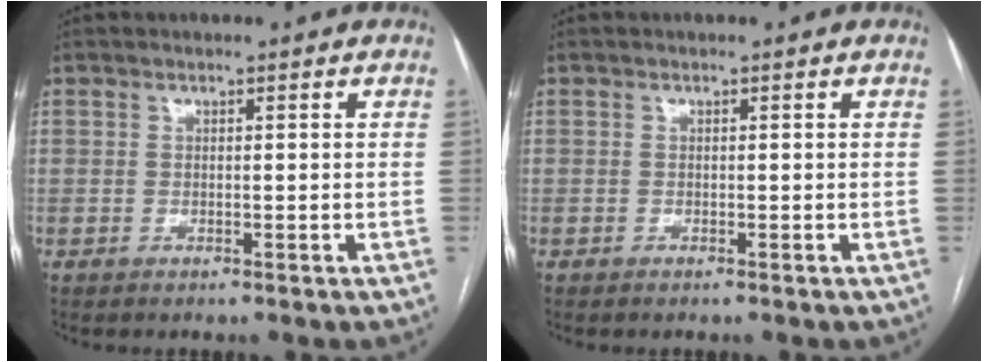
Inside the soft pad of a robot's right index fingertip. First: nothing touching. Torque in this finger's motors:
{"motor_torque": [0.14, -0.03, 0.03, 0.01]}